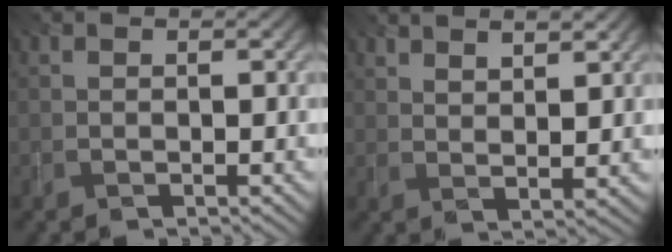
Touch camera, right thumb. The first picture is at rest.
{"total": 4.5, "force": [3.3, 1.2, 2.8], "torque": [-0.041, -0.014, 0.064]}